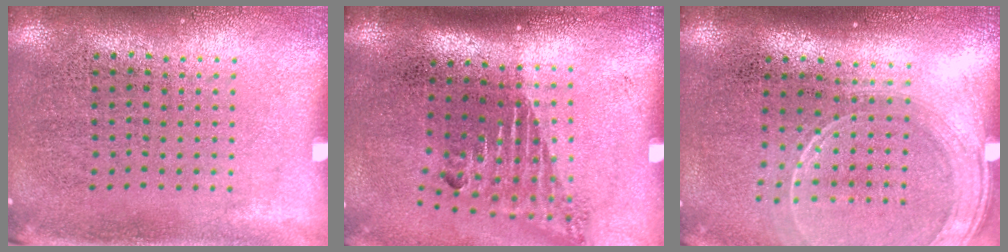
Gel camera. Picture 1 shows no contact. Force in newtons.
{"total": 1.7, "press": 1.1, "slide": 1.3}
{"total": 1.8, "press": 1.6, "slide": 0.8}